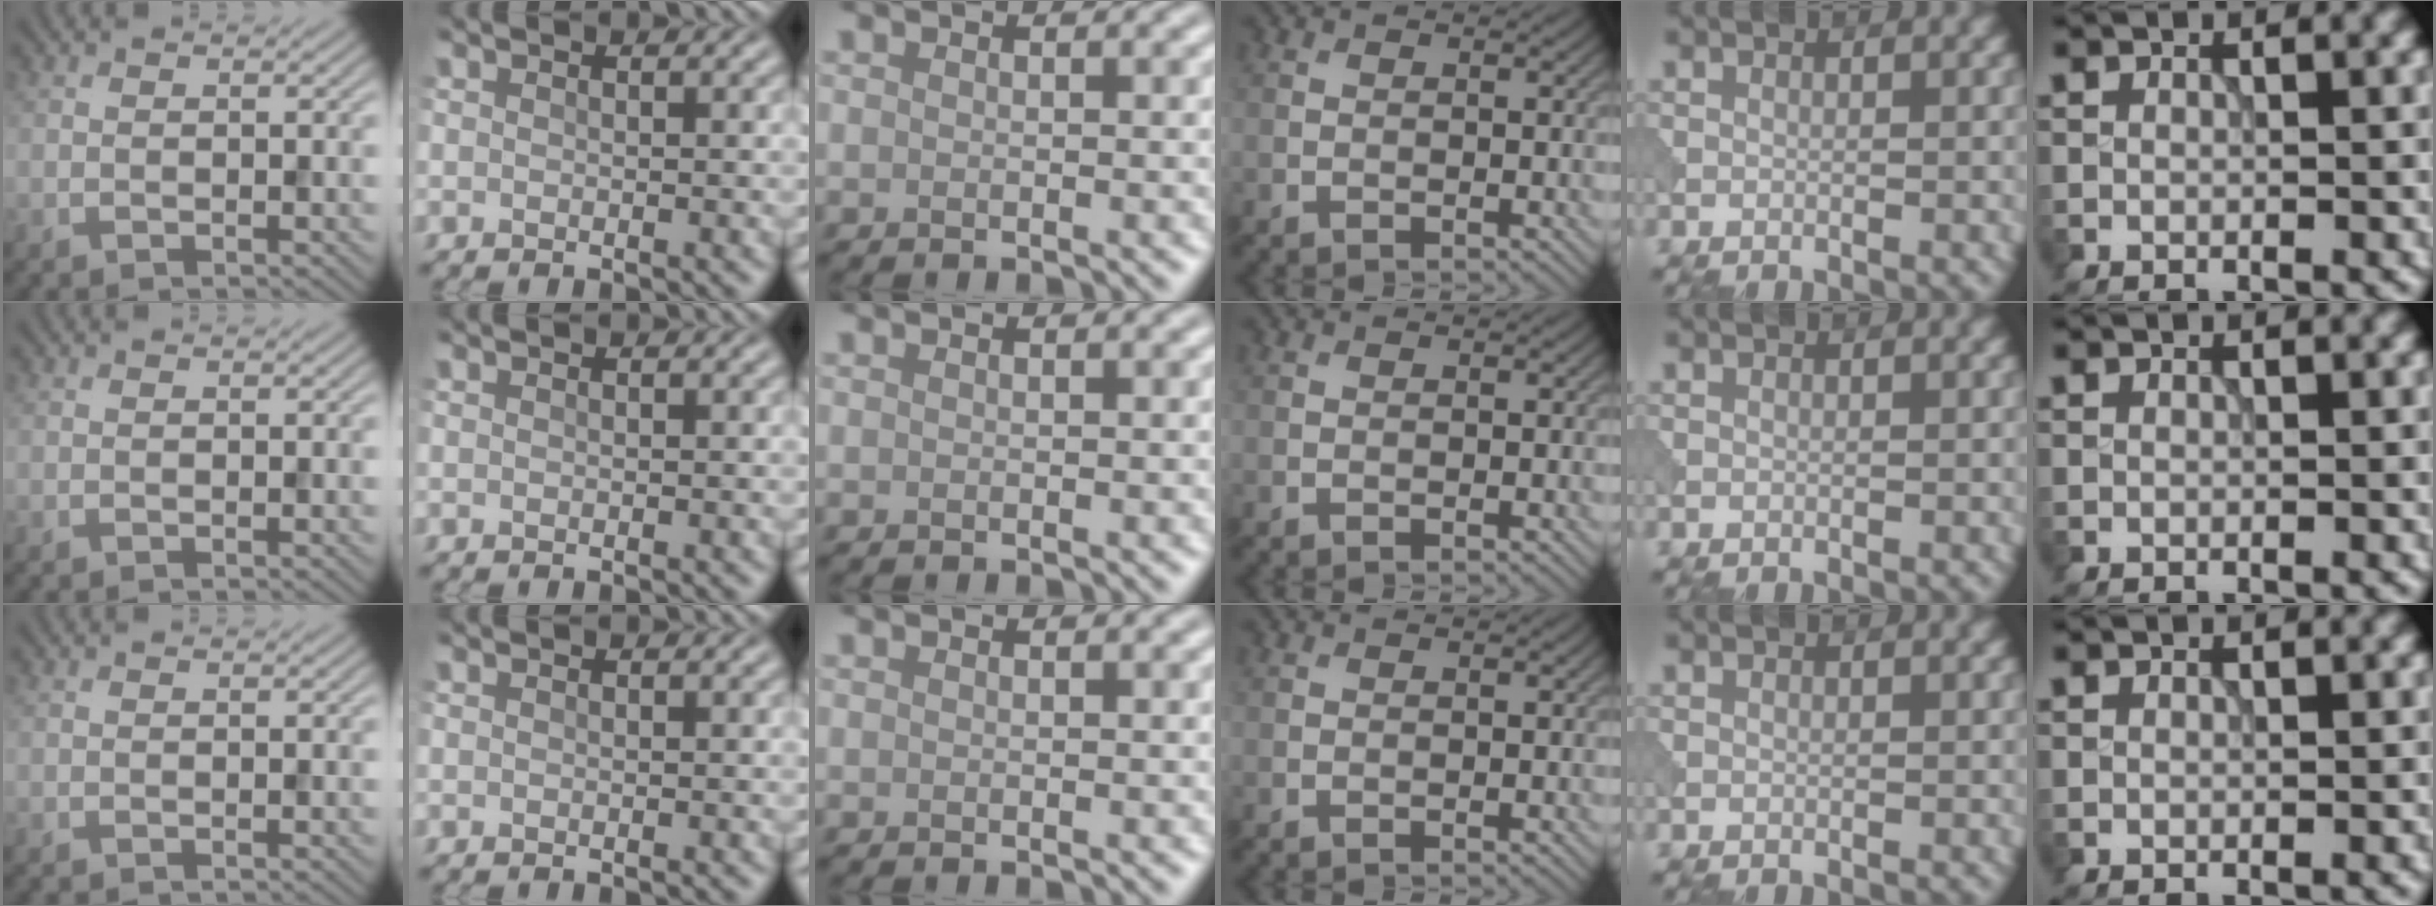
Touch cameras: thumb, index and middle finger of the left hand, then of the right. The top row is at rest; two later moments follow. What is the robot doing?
{"motion": "pour", "object": "beaker"}